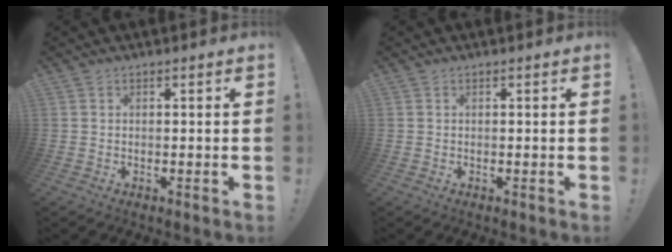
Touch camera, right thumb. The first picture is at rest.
{"total": 0.0}